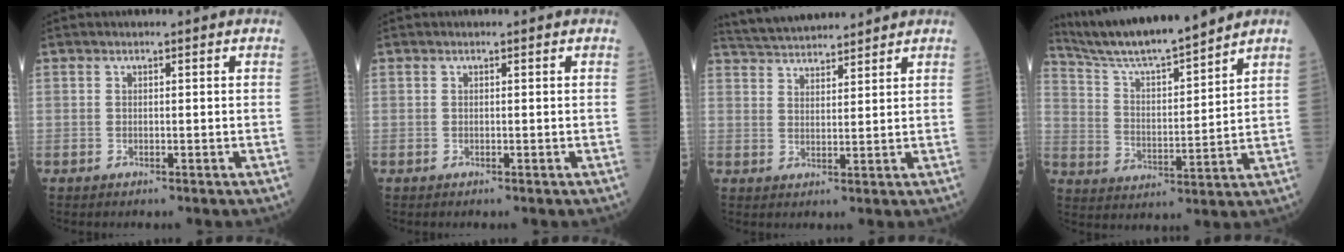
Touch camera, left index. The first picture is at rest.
{"total": 0.0}
{"total": 9.1, "force": [8.8, 0.7, 2.4], "torque": [-0.054, 0.029, 0.149]}
{"total": 13.4, "force": [12.4, -0.7, 5.1], "torque": [-0.101, 0.003, 0.219]}